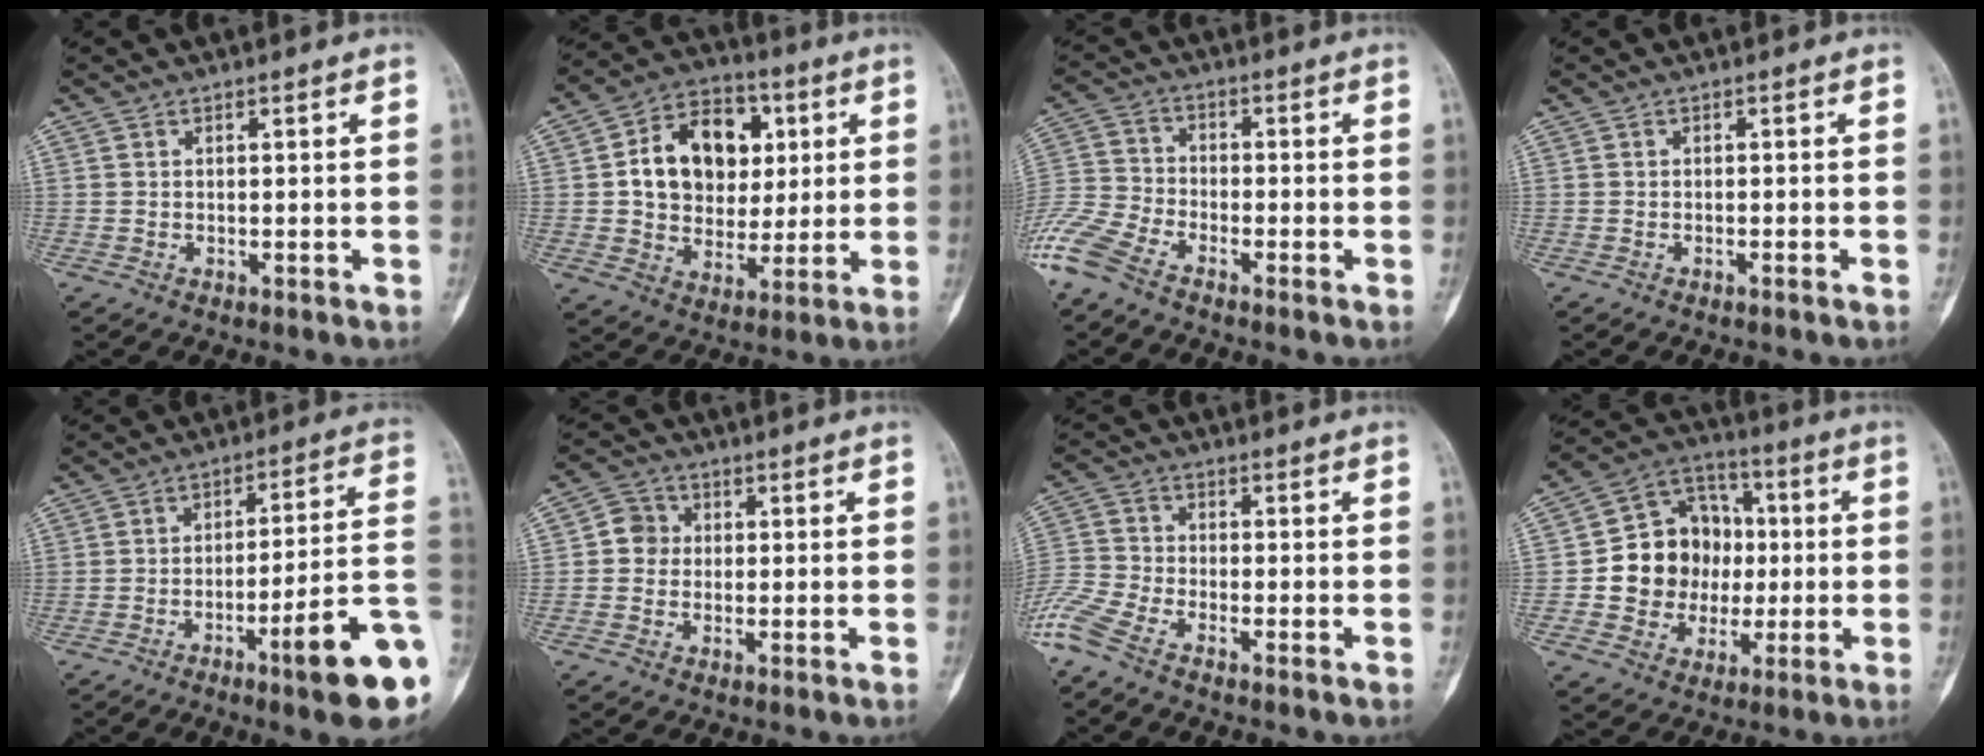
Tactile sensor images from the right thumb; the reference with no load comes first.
{"total": 16.3, "force": [3.3, 12.5, 9.9], "torque": [-0.121, 0.008, 0.057]}
{"total": 9.3, "force": [-7.0, 3.4, 5.1], "torque": [-0.129, 0.013, -0.150]}
{"total": 0.5, "force": [-0.4, 0.0, 0.4], "torque": [-0.014, 0.004, -0.004]}
{"total": 16.3, "force": [-6.3, 2.2, 14.9], "torque": [-0.166, 0.037, -0.085]}
{"total": 4.5, "force": [0.3, 4.3, 1.4], "torque": [0.000, 0.010, -0.003]}
{"total": 7.2, "force": [-5.4, 1.8, 4.3], "torque": [-0.126, 0.006, -0.123]}
{"total": 15.3, "force": [-0.4, 13.1, 7.8], "torque": [-0.077, 0.030, 0.001]}